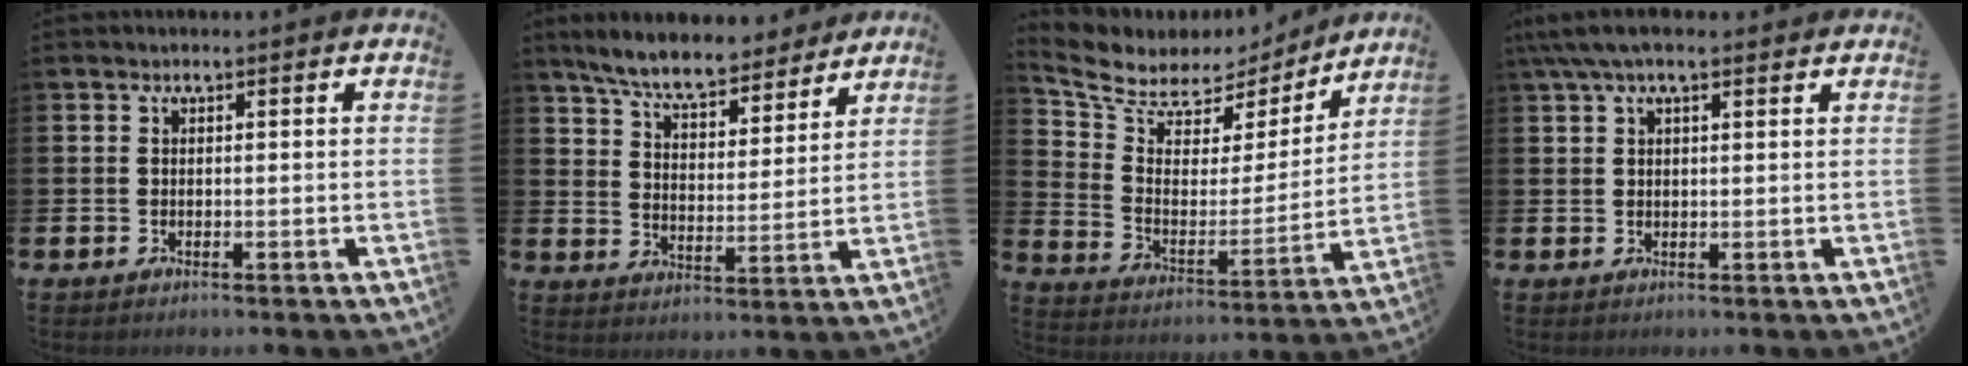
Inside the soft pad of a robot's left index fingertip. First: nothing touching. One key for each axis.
{"total": 7.7, "fx": 7.1, "fy": 1.6, "fz": 2.5, "tx": -0.075, "ty": -0.042, "tz": 0.124}
{"total": 7.2, "fx": 6.4, "fy": 3.2, "fz": 1.0, "tx": -0.069, "ty": -0.048, "tz": 0.111}
{"total": 4.4, "fx": 3.0, "fy": 1.4, "fz": 2.9, "tx": -0.061, "ty": 0.002, "tz": 0.054}